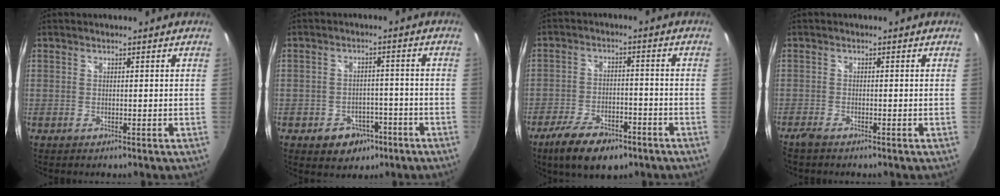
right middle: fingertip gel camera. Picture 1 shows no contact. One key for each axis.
{"total": 7.0, "fx": -3.8, "fy": 5.3, "fz": 2.5, "tx": -0.060, "ty": 0.012, "tz": -0.036}
{"total": 12.0, "fx": -8.1, "fy": 5.0, "fz": 7.3, "tx": -0.163, "ty": -0.021, "tz": -0.133}
{"total": 2.1, "fx": -1.8, "fy": 0.4, "fz": 1.0, "tx": -0.028, "ty": -0.006, "tz": -0.037}